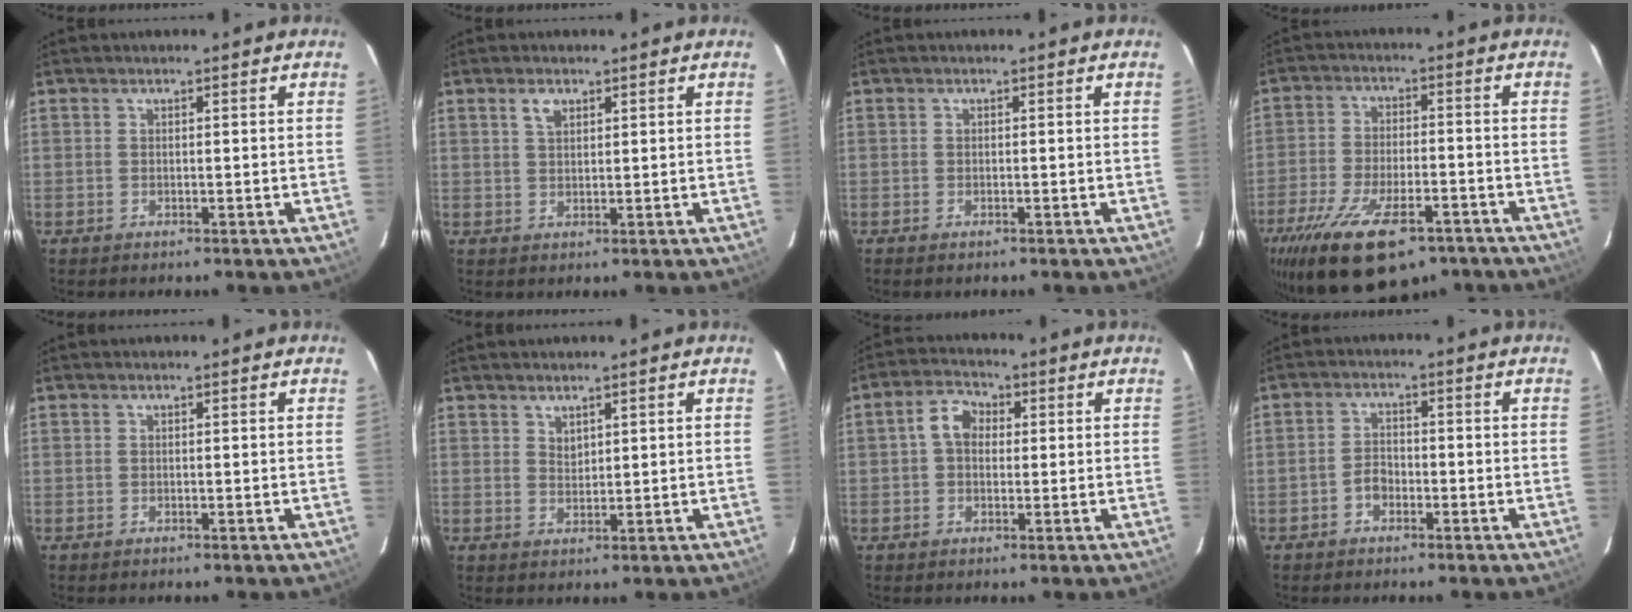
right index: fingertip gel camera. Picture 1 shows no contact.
{"total": 2.4, "force": [1.3, 1.3, 1.5], "torque": [-0.026, 0.005, 0.025]}
{"total": 0.6, "force": [-0.5, 0.3, 0.3], "torque": [-0.007, -0.001, -0.009]}
{"total": 20.4, "force": [-13.3, 8.2, 13.1], "torque": [-0.264, -0.044, -0.210]}
{"total": 0.0}
{"total": 1.8, "force": [1.5, 0.8, 0.5], "torque": [-0.006, 0.001, 0.028]}
{"total": 4.9, "force": [0.5, 3.8, 3.1], "torque": [-0.059, 0.021, 0.008]}
{"total": 2.9, "force": [-1.6, 2.0, 1.4], "torque": [-0.029, 0.009, -0.028]}